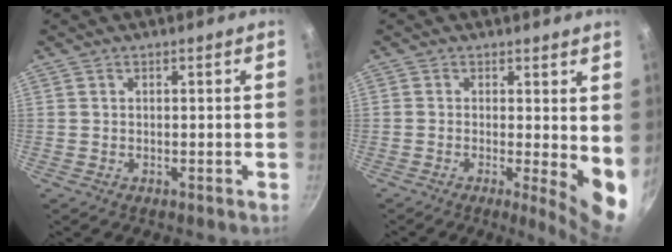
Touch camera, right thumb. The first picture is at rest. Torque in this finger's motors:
{"motor_torque": [-0.39, 1.00, 0.13, 0.08, 0.12]}